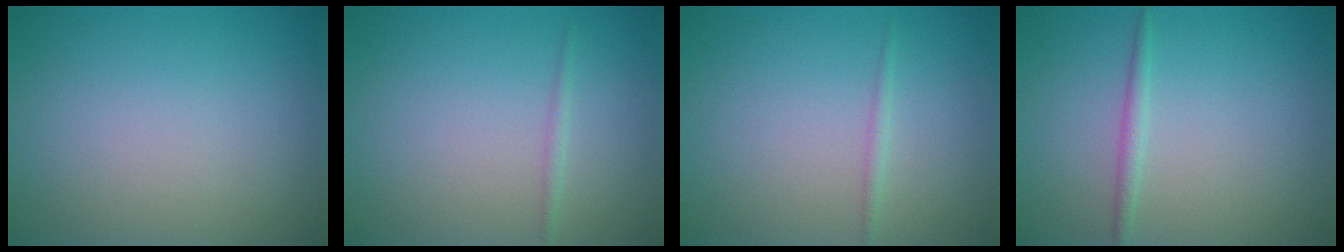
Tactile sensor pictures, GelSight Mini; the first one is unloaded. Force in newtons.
{"total": 0.8, "press": 0.8, "slide": 0.0}
{"total": 0.7, "press": 0.7, "slide": 0.0}
{"total": 1.2, "press": 1.2, "slide": 0.1}